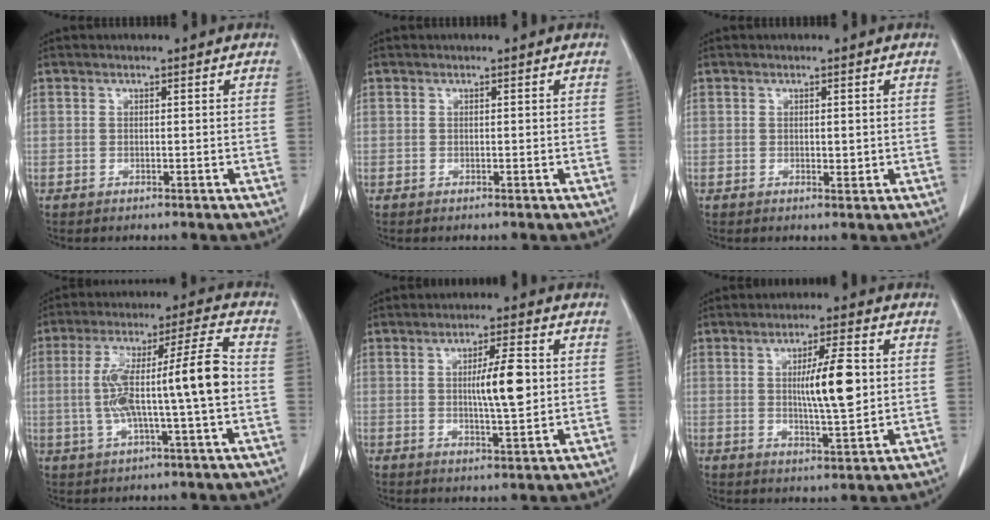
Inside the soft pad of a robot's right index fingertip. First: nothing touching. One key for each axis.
{"total": 0.0}
{"total": 1.1, "fx": 0.0, "fy": 0.5, "fz": 1.0, "tx": -0.014, "ty": -0.003, "tz": 0.002}
{"total": 13.0, "fx": -0.9, "fy": 0.3, "fz": 12.9, "tx": -0.234, "ty": 0.027, "tz": -0.017}
{"total": 6.9, "fx": 0.6, "fy": 0.9, "fz": 6.8, "tx": -0.112, "ty": 0.000, "tz": 0.012}
{"total": 8.4, "fx": 1.0, "fy": 1.0, "fz": 8.3, "tx": -0.137, "ty": -0.002, "tz": 0.019}